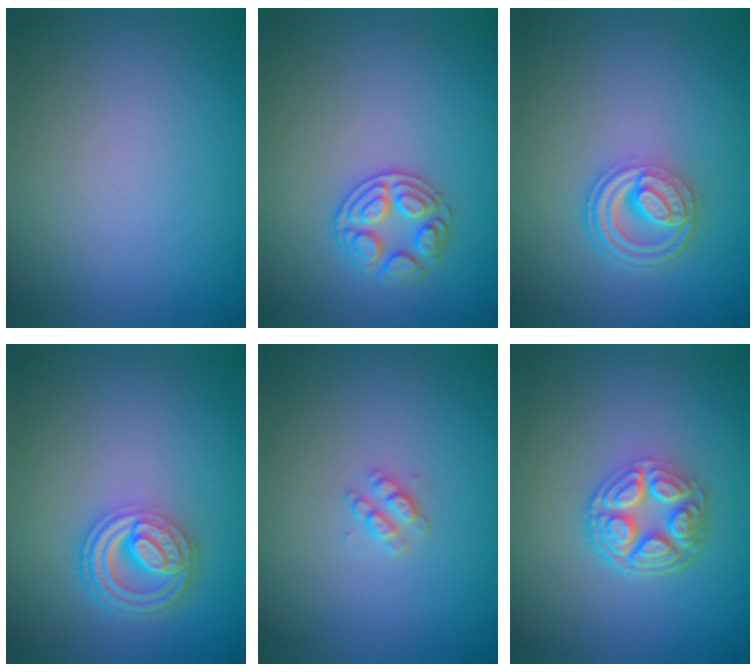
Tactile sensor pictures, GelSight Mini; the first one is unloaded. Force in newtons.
{"total": 2.6, "press": 2.6, "slide": 0.4}
{"total": 4.3, "press": 3.3, "slide": 2.8}
{"total": 4.7, "press": 3.5, "slide": 3.1}
{"total": 1.4, "press": 1.3, "slide": 0.3}
{"total": 5.0, "press": 3.7, "slide": 3.3}